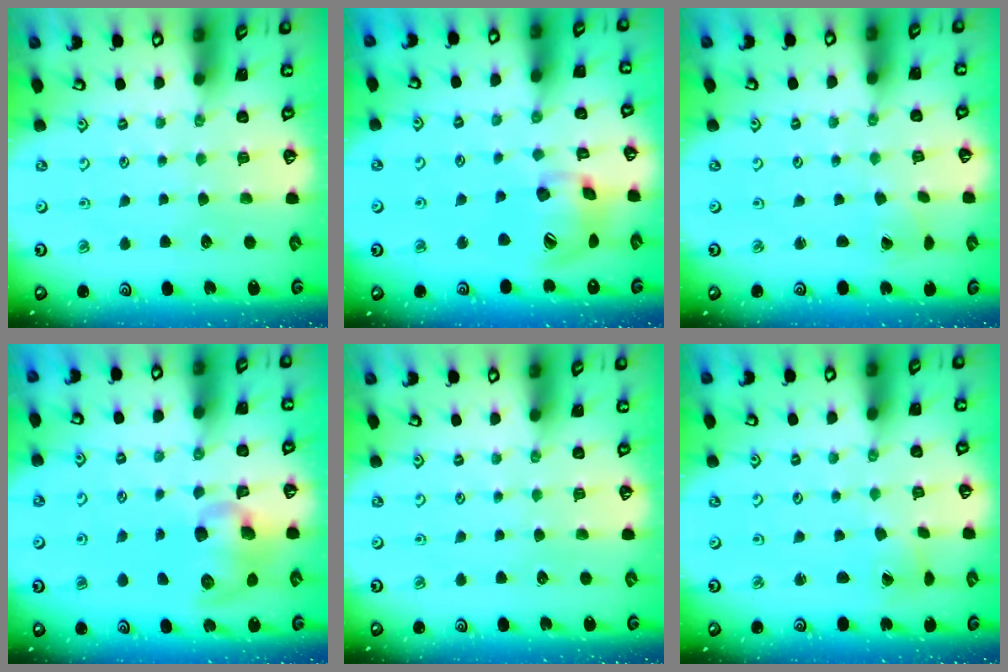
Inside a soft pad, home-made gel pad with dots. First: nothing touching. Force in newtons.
{"total": 16.1, "press": 15.9, "slide": 2.3}
{"total": 0.0}
{"total": 10.8, "press": 10.6, "slide": 1.8}
{"total": 0.0}
{"total": 1.5, "press": 1.5, "slide": 0.0}